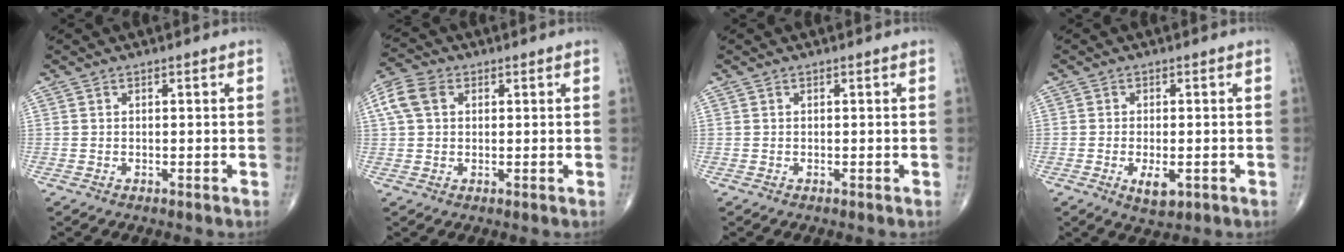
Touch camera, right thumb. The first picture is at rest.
{"total": 6.7, "force": [1.9, 4.8, 4.3], "torque": [-0.095, 0.019, 0.034]}
{"total": 0.0}
{"total": 4.2, "force": [-1.4, 1.9, 3.5], "torque": [-0.058, -0.006, -0.018]}